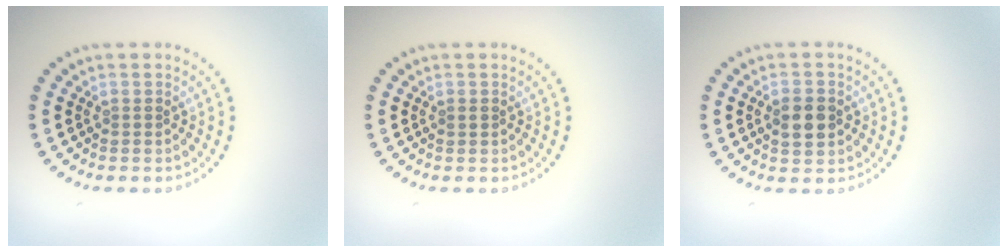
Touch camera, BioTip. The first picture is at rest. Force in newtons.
{"total": 0.5, "press": 0.5, "slide": 0.0}
{"total": 2.9, "press": 2.9, "slide": 0.1}